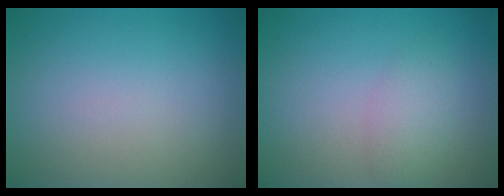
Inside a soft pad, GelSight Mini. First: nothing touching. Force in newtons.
{"total": 2.1, "press": 2.1, "slide": 0.0}